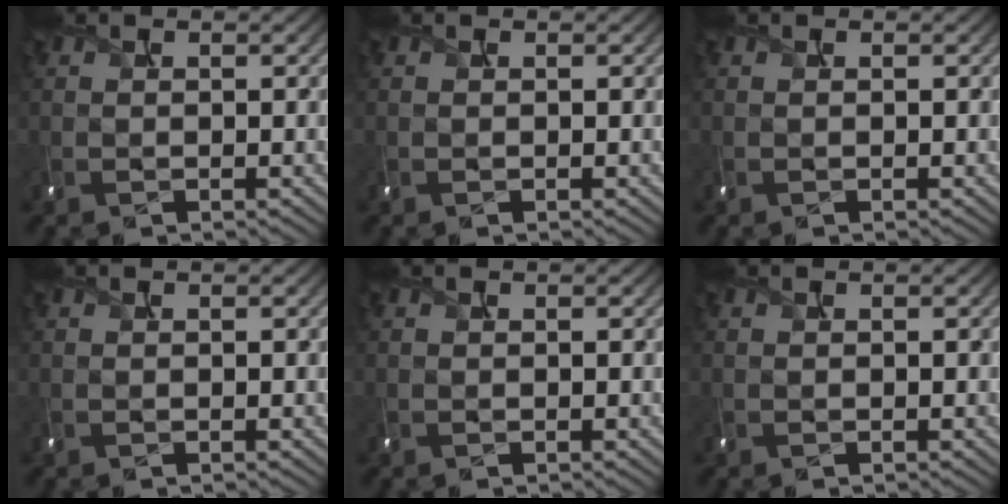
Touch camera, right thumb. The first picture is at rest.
{"total": 0.0}
{"total": 0.0}
{"total": 0.0}
{"total": 0.0}
{"total": 0.0}